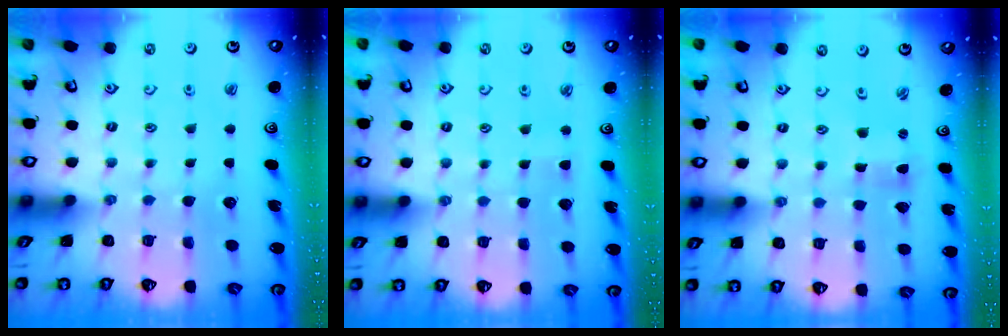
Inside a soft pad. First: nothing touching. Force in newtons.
{"total": 2.7, "press": 2.6, "slide": 0.5}
{"total": 0.6, "press": 0.6, "slide": 0.2}